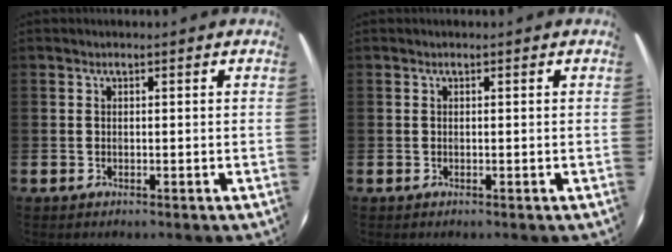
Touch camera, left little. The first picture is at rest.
{"total": 0.0}